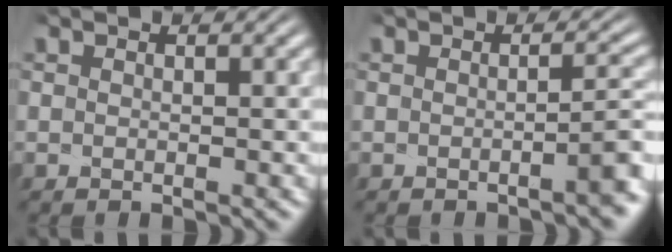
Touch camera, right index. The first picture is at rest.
{"total": 3.3, "force": [-0.8, 1.2, 3.0], "torque": [-0.033, 0.017, -0.024]}